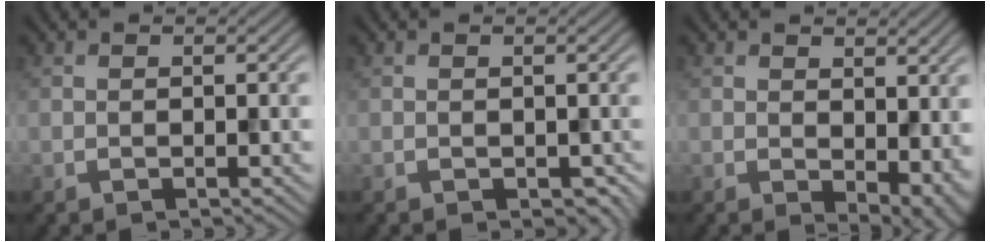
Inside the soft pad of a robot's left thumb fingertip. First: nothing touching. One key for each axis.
{"total": 0.9, "fx": -0.3, "fy": 0.7, "fz": 0.4, "tx": -0.013, "ty": -0.009, "tz": -0.004}
{"total": 5.8, "fx": -0.1, "fy": 3.5, "fz": 4.6, "tx": -0.063, "ty": -0.022, "tz": 0.011}